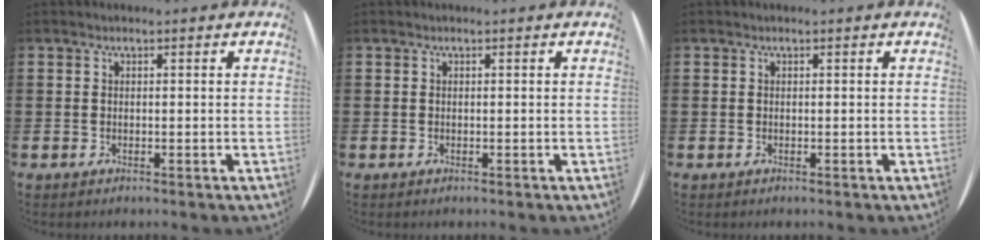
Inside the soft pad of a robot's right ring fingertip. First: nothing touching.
{"total": 0.0}
{"total": 0.0}